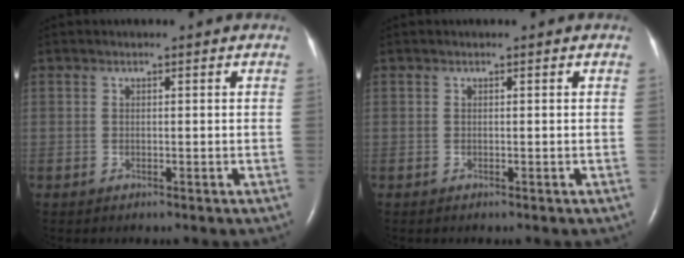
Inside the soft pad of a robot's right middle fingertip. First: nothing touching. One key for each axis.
{"total": 0.0}